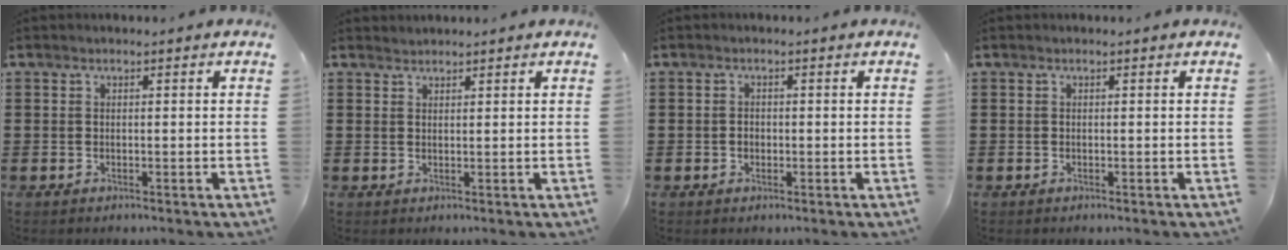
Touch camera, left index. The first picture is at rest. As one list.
[{"total": 1.2, "force": [1.1, 0.1, -0.1], "torque": [0.000, 0.000, 0.023]}, {"total": 1.1, "force": [-0.1, 0.8, 0.7], "torque": [-0.016, 0.005, -0.002]}, {"total": 0.0}]